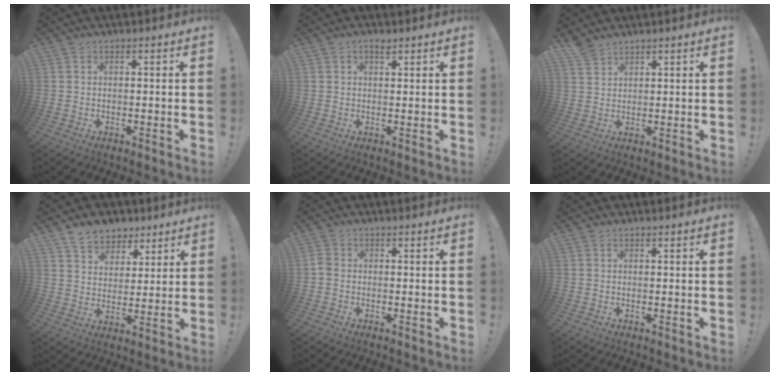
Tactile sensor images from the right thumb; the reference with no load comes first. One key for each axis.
{"total": 1.9, "fx": 1.3, "fy": 0.5, "fz": 1.3, "tx": -0.019, "ty": -0.004, "tz": 0.020}
{"total": 3.5, "fx": 3.1, "fy": 1.1, "fz": 1.0, "tx": -0.017, "ty": -0.022, "tz": 0.060}
{"total": 8.6, "fx": 6.2, "fy": 5.7, "fz": 1.6, "tx": -0.019, "ty": -0.047, "tz": 0.121}
{"total": 2.1, "fx": -0.7, "fy": 1.5, "fz": 1.3, "tx": -0.025, "ty": 0.008, "tz": -0.010}
{"total": 0.0}